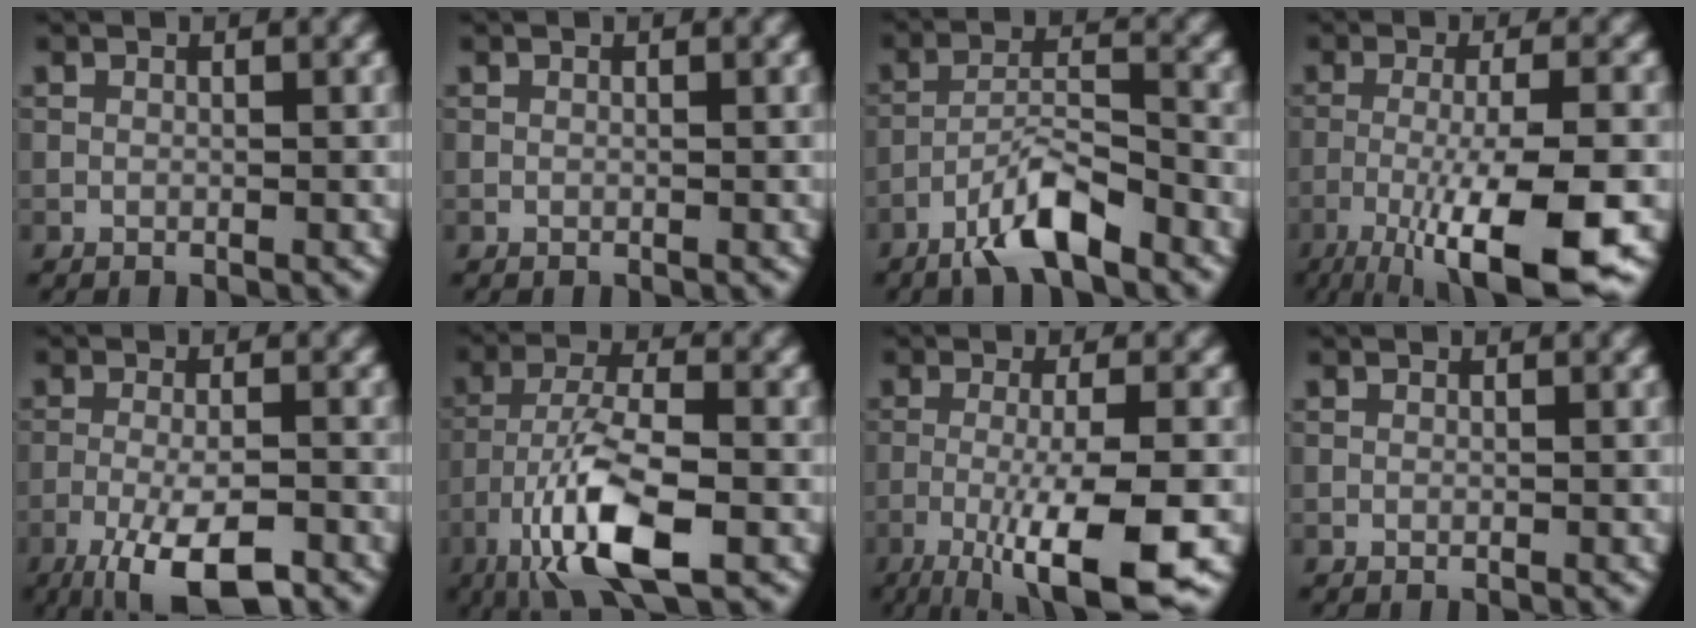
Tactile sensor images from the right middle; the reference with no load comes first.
{"total": 0.0}
{"total": 5.8, "force": [-4.1, 1.2, 4.0], "torque": [-0.072, 0.006, -0.082]}
{"total": 10.7, "force": [-4.9, 2.2, 9.3], "torque": [-0.145, -0.006, -0.083]}
{"total": 7.7, "force": [-4.6, 2.1, 5.7], "torque": [-0.105, -0.006, -0.082]}
{"total": 9.8, "force": [-5.0, 2.9, 8.0], "torque": [-0.149, 0.002, -0.097]}
{"total": 9.7, "force": [-4.0, 1.9, 8.6], "torque": [-0.132, -0.004, -0.068]}
{"total": 0.0}